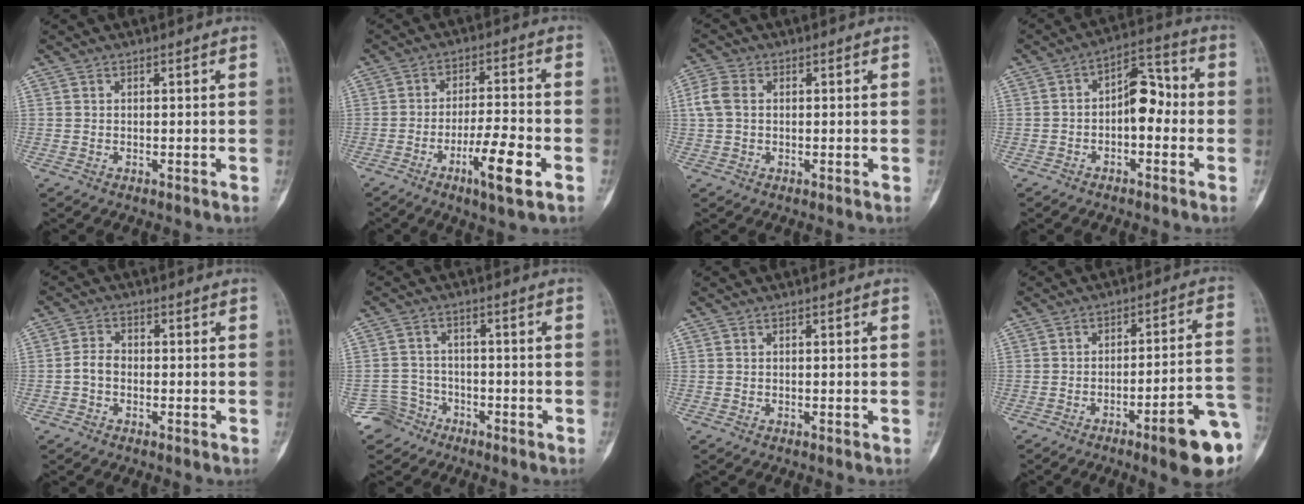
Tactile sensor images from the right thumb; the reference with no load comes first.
{"total": 9.9, "force": [-4.5, 1.7, 8.6], "torque": [-0.152, 0.018, -0.074]}
{"total": 4.4, "force": [0.4, 3.2, 2.9], "torque": [-0.074, 0.013, 0.004]}
{"total": 8.6, "force": [-1.1, 4.9, 7.0], "torque": [-0.082, 0.038, -0.030]}
{"total": 3.1, "force": [-0.9, 2.2, 2.0], "torque": [-0.033, 0.012, -0.024]}
{"total": 5.2, "force": [-3.6, 3.8, -0.6], "torque": [0.035, 0.030, -0.070]}
{"total": 0.0}
{"total": 14.3, "force": [-6.4, 2.1, 12.6], "torque": [-0.133, 0.035, -0.084]}